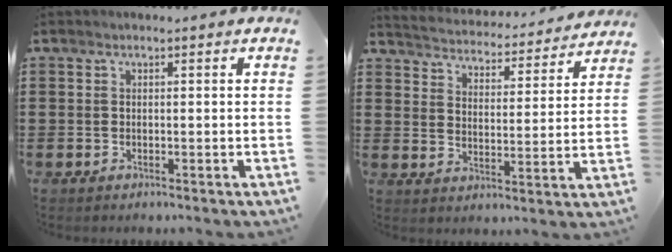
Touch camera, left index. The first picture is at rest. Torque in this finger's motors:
{"motor_torque": [2.14, 0.00, 0.18, 0.04]}